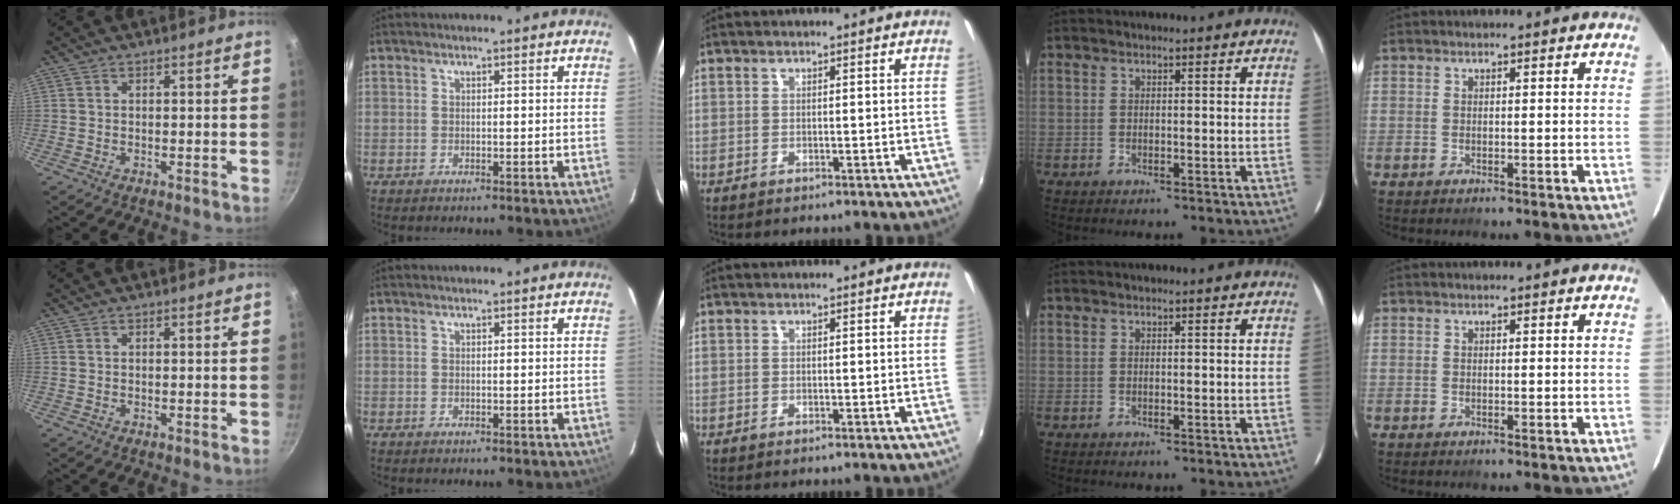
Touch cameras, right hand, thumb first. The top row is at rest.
{}